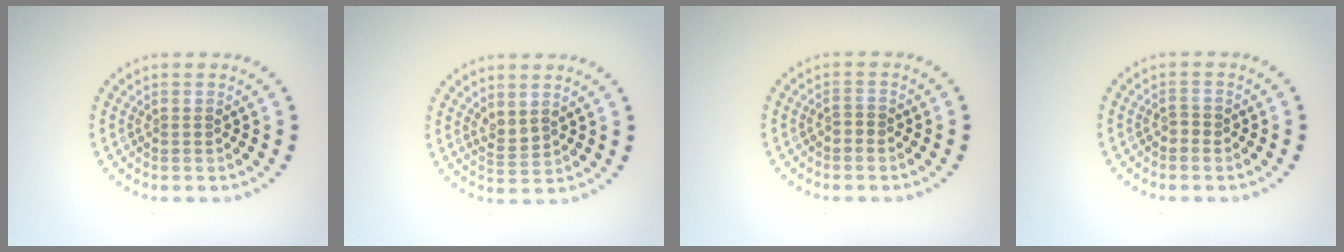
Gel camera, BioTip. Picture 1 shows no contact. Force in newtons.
{"total": 1.3, "press": 1.1, "slide": 0.7}
{"total": 0.9, "press": 0.8, "slide": 0.5}
{"total": 0.9, "press": 0.8, "slide": 0.3}